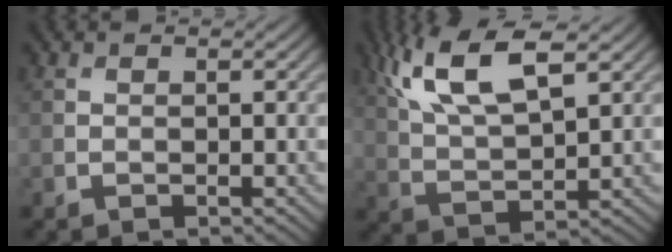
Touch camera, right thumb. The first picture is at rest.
{"total": 11.1, "force": [5.6, 3.8, 8.7], "torque": [-0.197, 0.011, 0.113]}